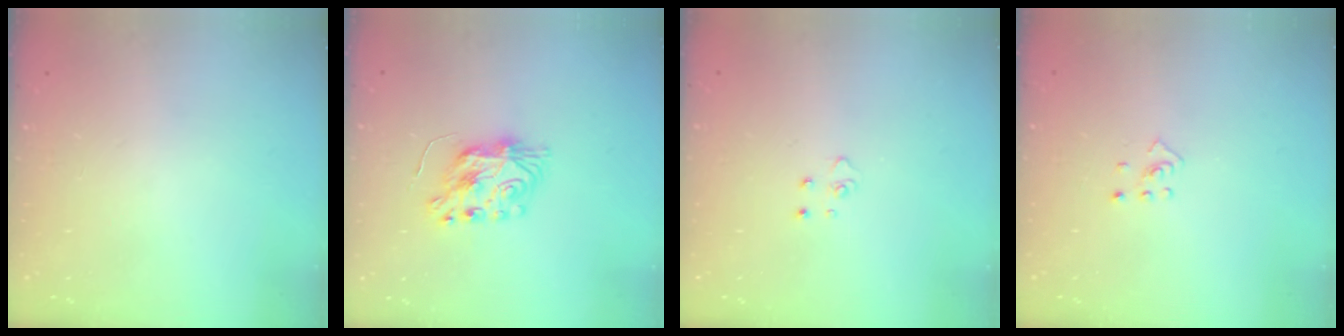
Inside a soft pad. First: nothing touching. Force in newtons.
{"total": 7.9, "press": 7.9, "slide": 0.5}
{"total": 3.2, "press": 3.2, "slide": 0.4}
{"total": 2.5, "press": 2.4, "slide": 0.8}